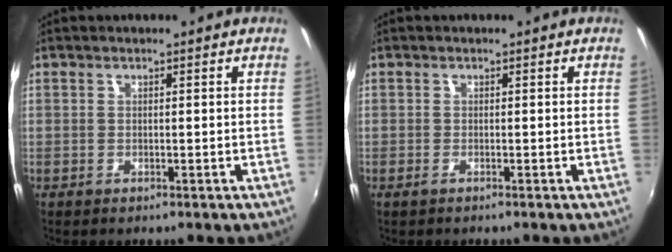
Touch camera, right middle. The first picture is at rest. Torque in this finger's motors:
{"motor_torque": [1.39, -0.75, 0.44, 0.09]}